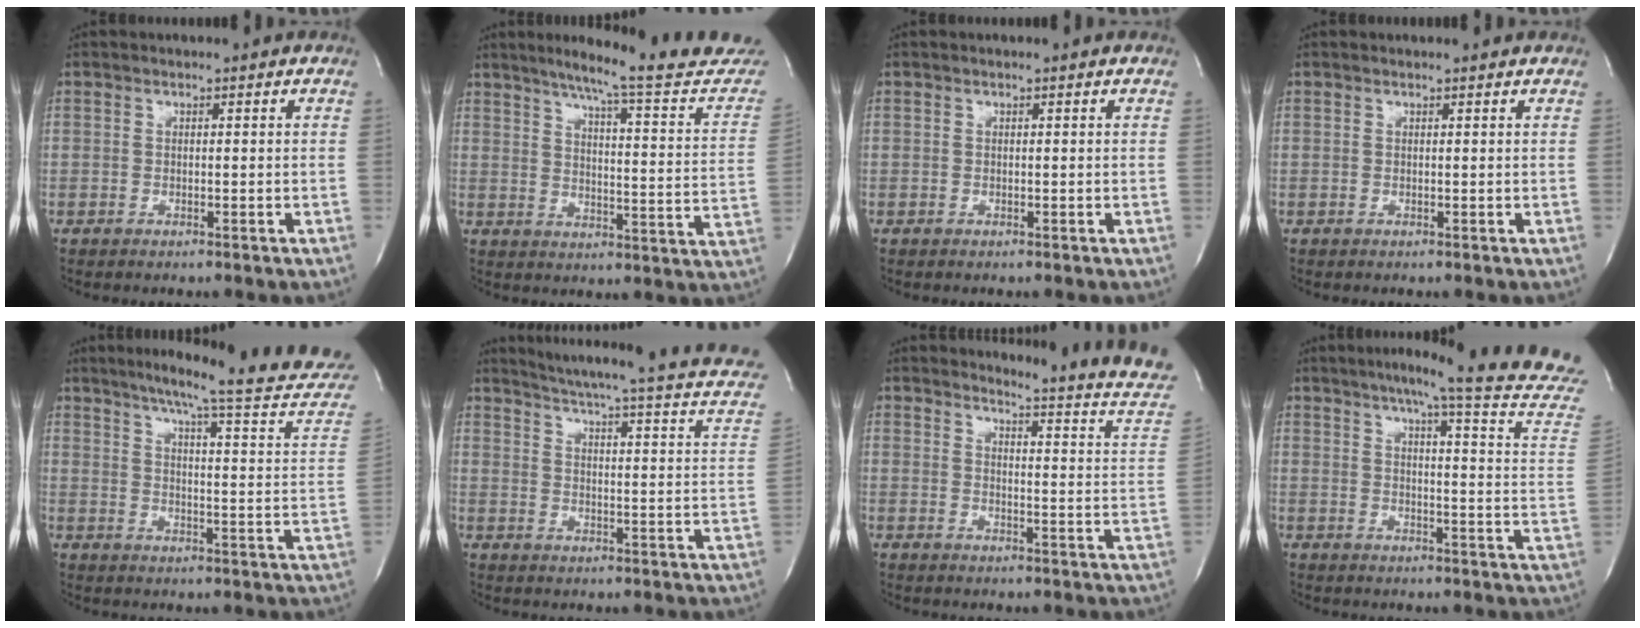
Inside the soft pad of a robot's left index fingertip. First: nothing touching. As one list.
[{"total": 21.4, "force": [19.0, 0.6, 9.8], "torque": [-0.127, -0.060, 0.232]}, {"total": 0.0}, {"total": 1.4, "force": [1.4, -0.1, 0.2], "torque": [-0.012, 0.004, 0.016]}, {"total": 22.5, "force": [20.1, 0.4, 10.1], "torque": [-0.136, -0.064, 0.244]}, {"total": 18.7, "force": [14.9, 2.3, 11.1], "torque": [-0.157, -0.031, 0.165]}, {"total": 15.0, "force": [14.6, -0.4, 3.3], "torque": [-0.037, -0.113, 0.143]}, {"total": 21.2, "force": [18.6, -1.5, 10.1], "torque": [-0.139, -0.076, 0.216]}]